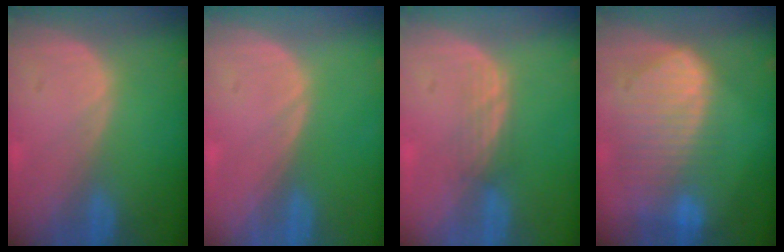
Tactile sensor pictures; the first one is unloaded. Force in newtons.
{"total": 0.0}
{"total": 2.4, "press": 2.3, "slide": 0.8}
{"total": 10.5, "press": 9.1, "slide": 5.2}